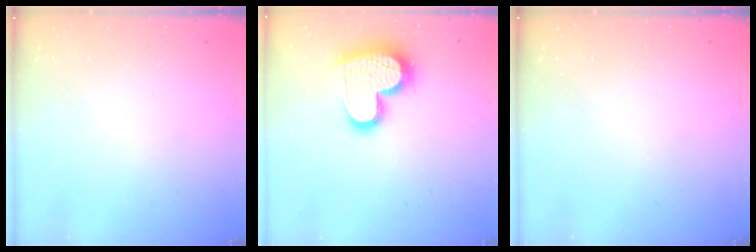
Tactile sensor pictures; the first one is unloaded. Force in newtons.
{"total": 16.6, "press": 16.5, "slide": 1.6}
{"total": 0.0}